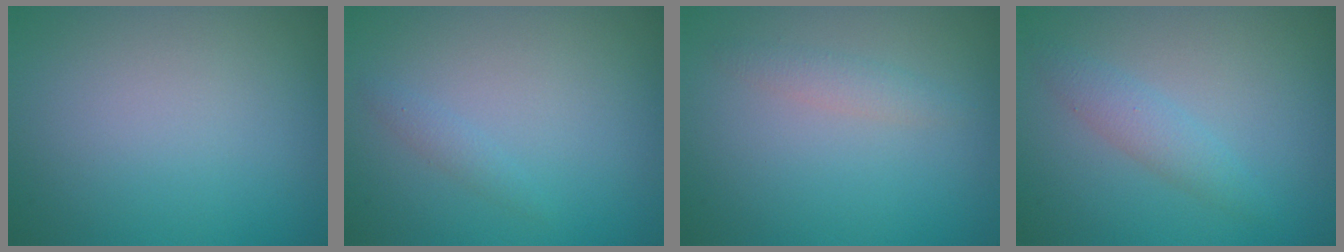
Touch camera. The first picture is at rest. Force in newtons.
{"total": 0.8, "press": 0.8, "slide": 0.1}
{"total": 1.4, "press": 1.4, "slide": 0.0}
{"total": 2.0, "press": 2.0, "slide": 0.0}